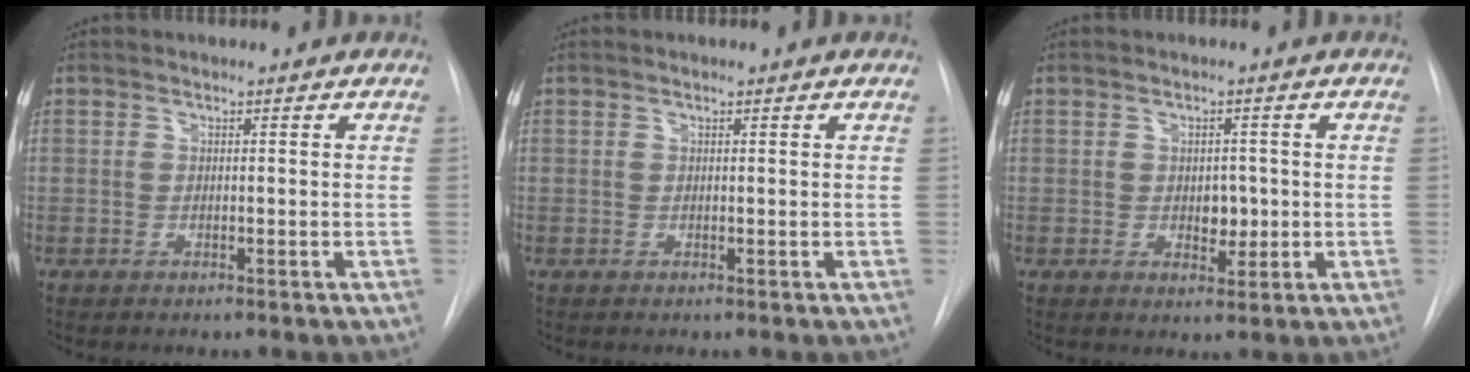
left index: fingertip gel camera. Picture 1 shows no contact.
{"total": 0.5, "force": [0.4, 0.0, 0.4], "torque": [-0.009, 0.003, 0.005]}
{"total": 2.9, "force": [-0.1, 1.9, 2.1], "torque": [-0.025, -0.003, 0.003]}